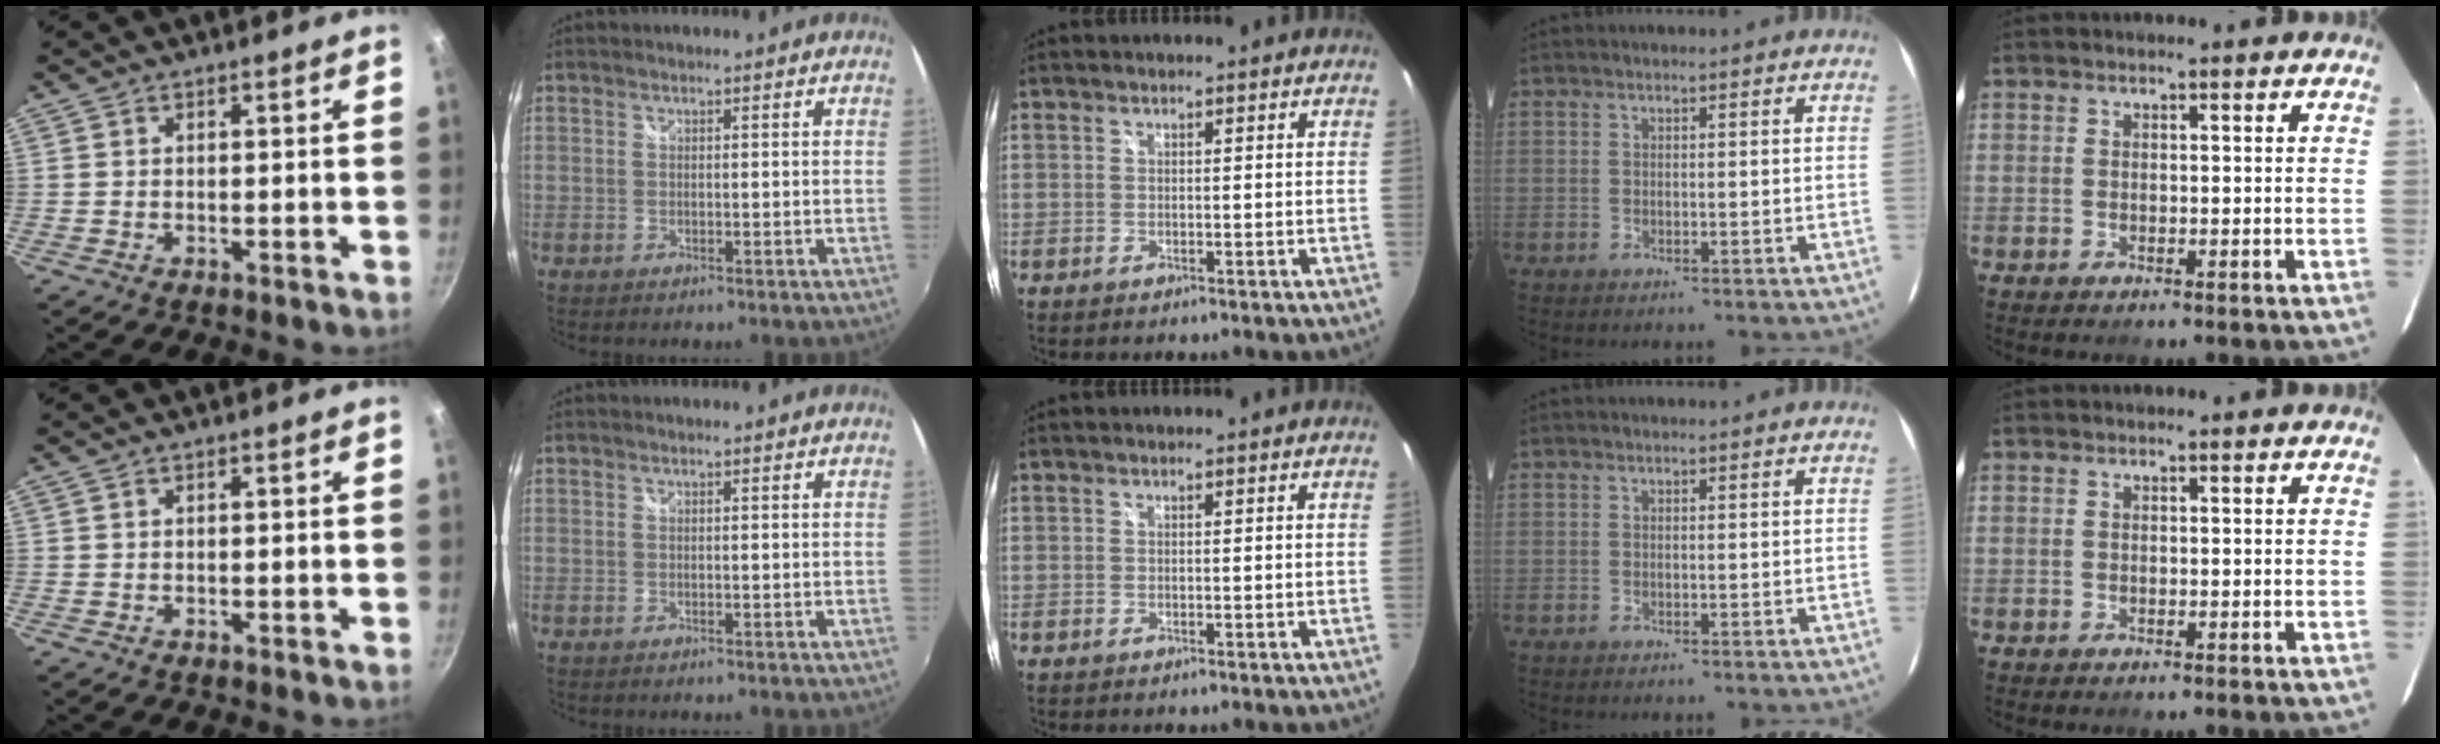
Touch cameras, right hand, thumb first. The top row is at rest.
{}